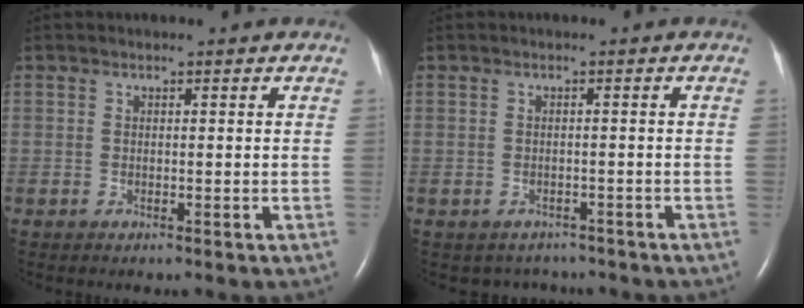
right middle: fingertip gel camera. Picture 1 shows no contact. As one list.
[{"total": 3.5, "force": [-3.1, 1.7, -0.4], "torque": [0.000, 0.007, -0.035]}]